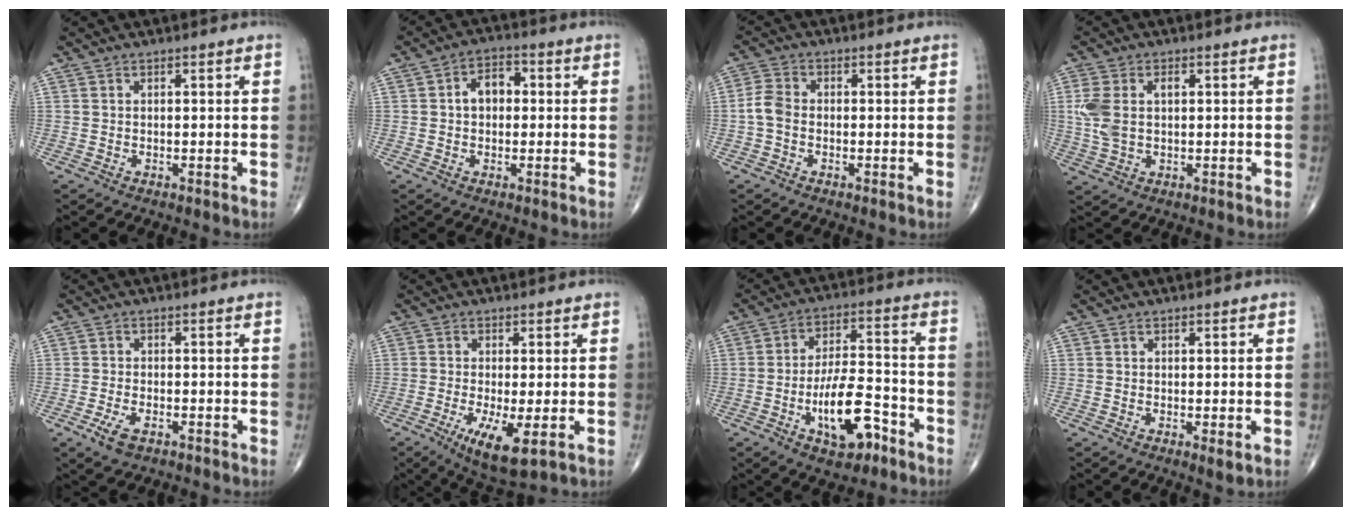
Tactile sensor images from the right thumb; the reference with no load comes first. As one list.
[{"total": 5.5, "force": [0.4, 3.9, 3.9], "torque": [-0.048, 0.019, -0.003]}, {"total": 3.8, "force": [-0.8, 2.7, 2.6], "torque": [-0.054, 0.010, -0.025]}, {"total": 7.2, "force": [1.1, 4.3, 5.6], "torque": [-0.135, 0.014, 0.026]}, {"total": 3.7, "force": [-1.9, 1.8, 2.6], "torque": [-0.054, 0.005, -0.033]}, {"total": 8.2, "force": [-2.6, 2.2, 7.5], "torque": [-0.135, -0.022, -0.039]}, {"total": 12.7, "force": [-5.7, 5.5, 9.8], "torque": [-0.149, 0.040, -0.091]}, {"total": 1.3, "force": [-0.1, 0.4, 1.2], "torque": [-0.021, -0.006, -0.002]}]